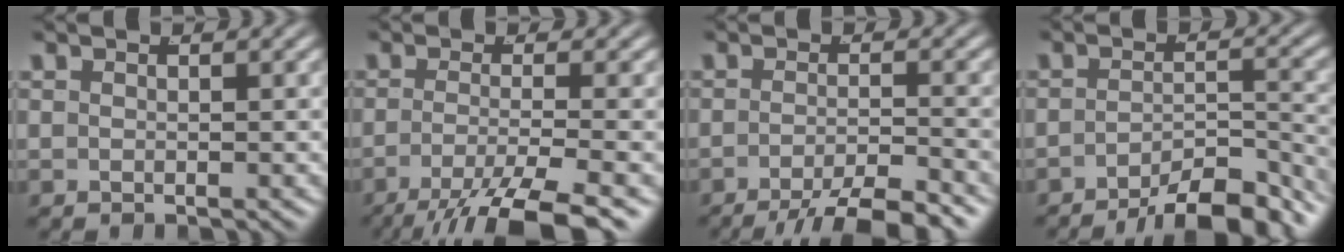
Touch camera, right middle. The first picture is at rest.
{"total": 7.3, "force": [-4.5, 1.7, 5.5], "torque": [-0.092, -0.035, -0.051]}
{"total": 7.4, "force": [-6.0, 1.7, 3.9], "torque": [-0.048, -0.016, -0.087]}
{"total": 8.2, "force": [-6.9, 1.7, 4.0], "torque": [-0.031, -0.015, -0.100]}